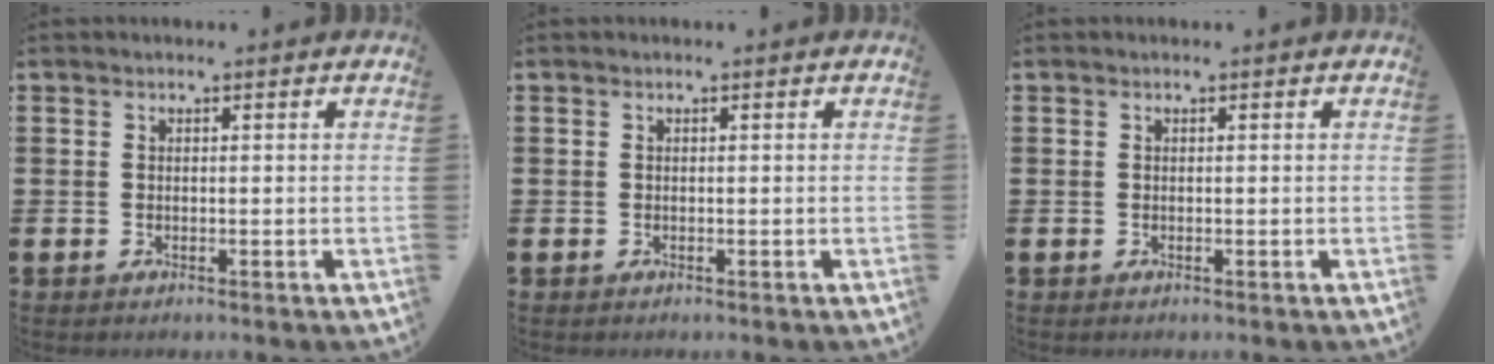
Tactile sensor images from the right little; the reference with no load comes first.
{"total": 0.0}
{"total": 0.0}